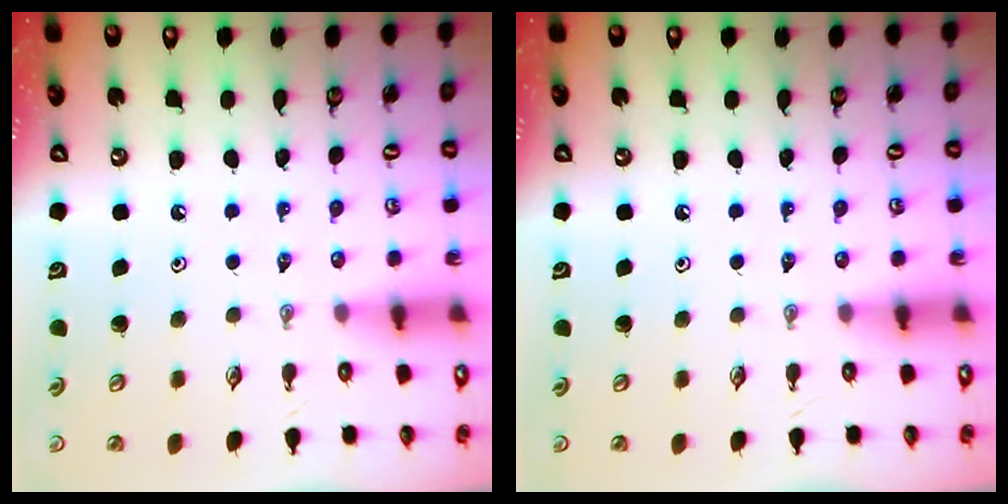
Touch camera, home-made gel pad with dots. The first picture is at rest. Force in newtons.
{"total": 0.0}